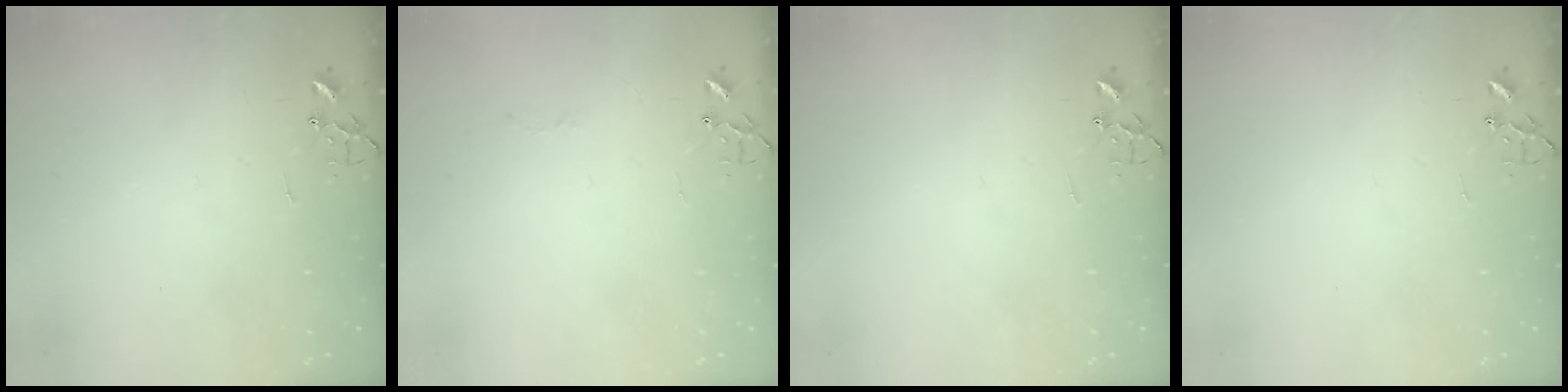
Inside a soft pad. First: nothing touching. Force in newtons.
{"total": 2.5, "press": 2.5, "slide": 0.4}
{"total": 0.0}
{"total": 0.0}